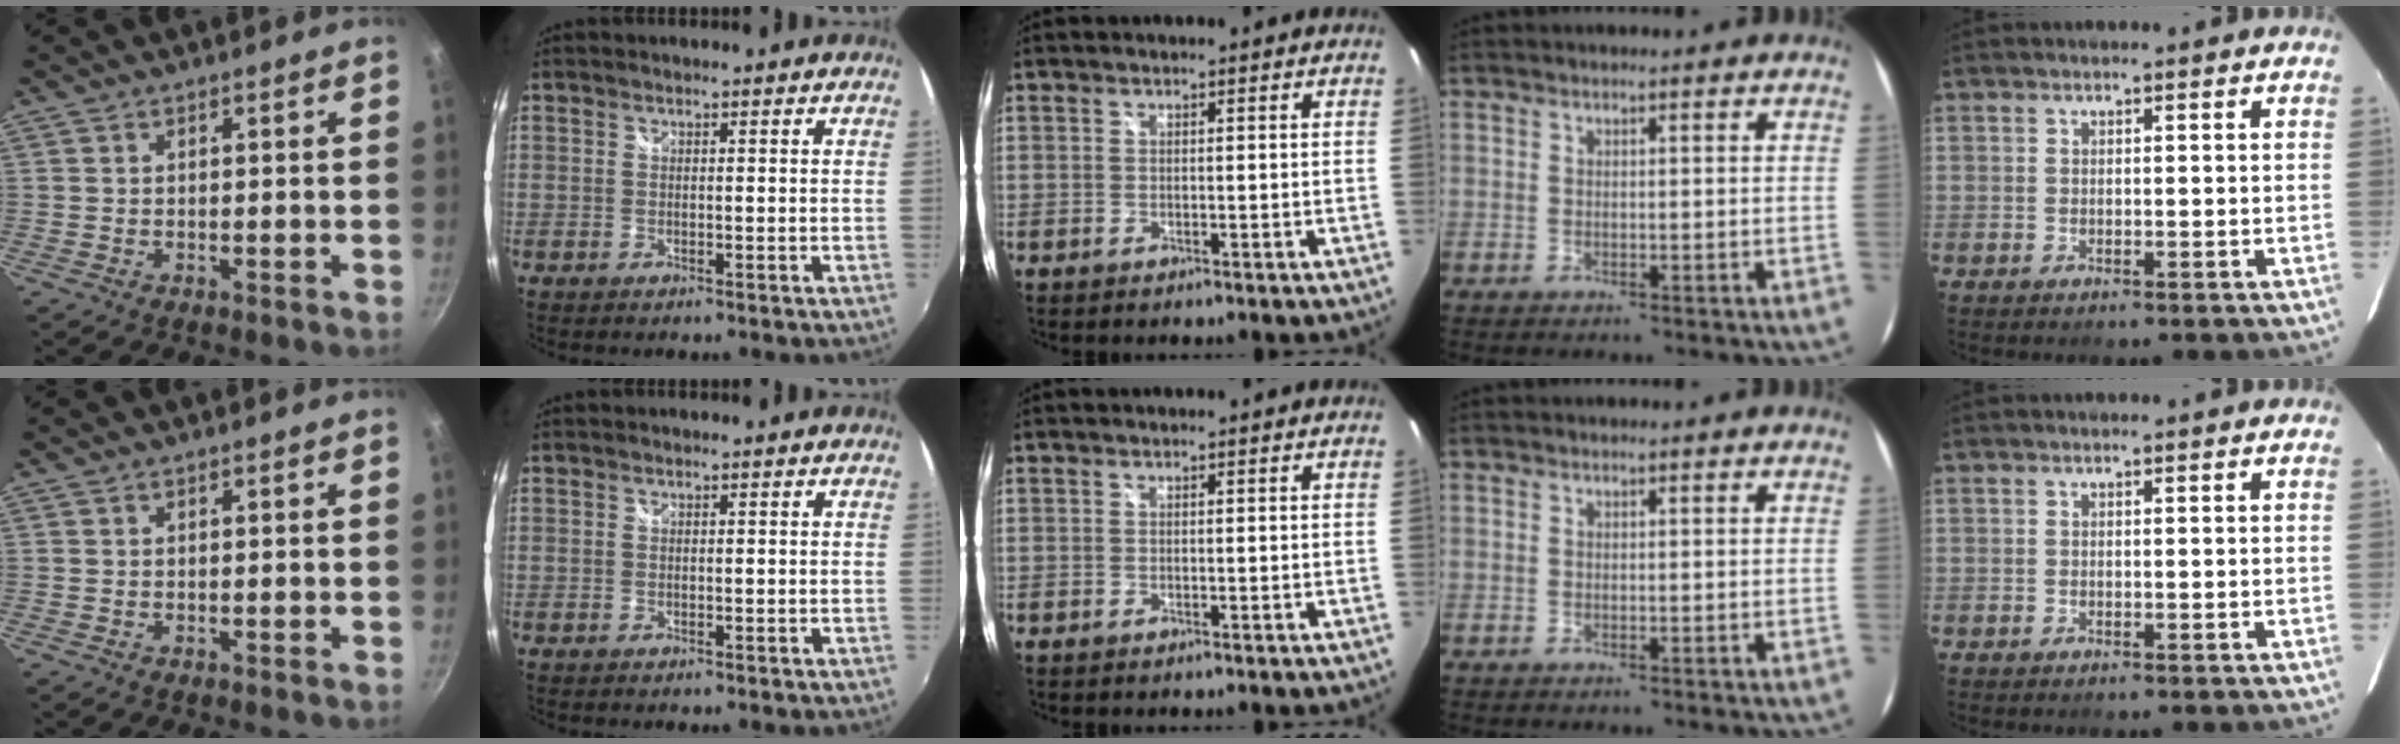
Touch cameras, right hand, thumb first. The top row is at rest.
{}